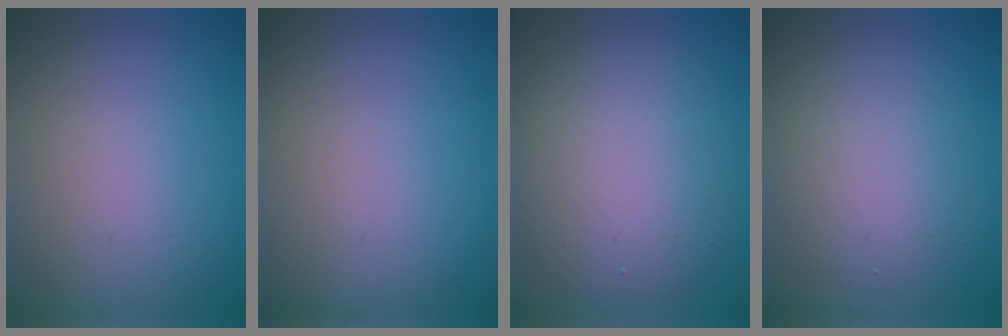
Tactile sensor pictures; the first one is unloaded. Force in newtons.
{"total": 0.0}
{"total": 7.5, "press": 7.4, "slide": 0.5}
{"total": 3.9, "press": 3.9, "slide": 0.5}